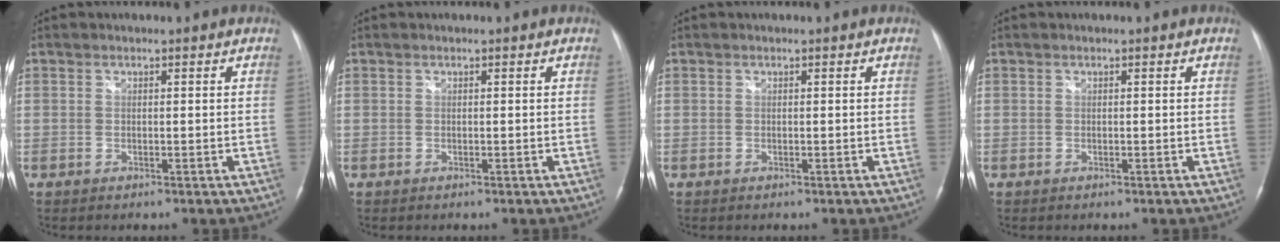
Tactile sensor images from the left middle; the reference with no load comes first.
{"total": 0.0}
{"total": 0.0}
{"total": 0.0}